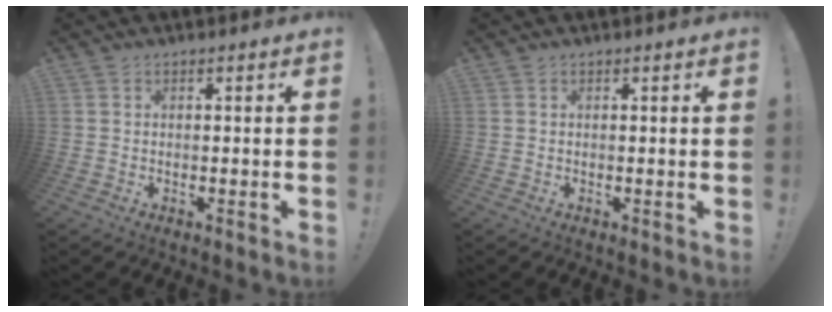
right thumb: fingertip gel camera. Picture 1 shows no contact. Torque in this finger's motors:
{"motor_torque": [-0.09, -0.16, -0.22, 0.12, -0.03]}